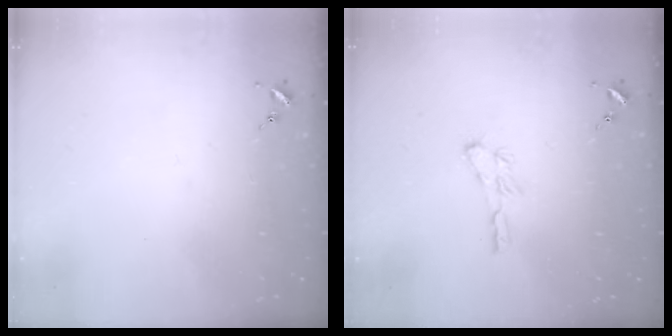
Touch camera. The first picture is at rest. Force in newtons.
{"total": 5.3, "press": 5.3, "slide": 0.2}